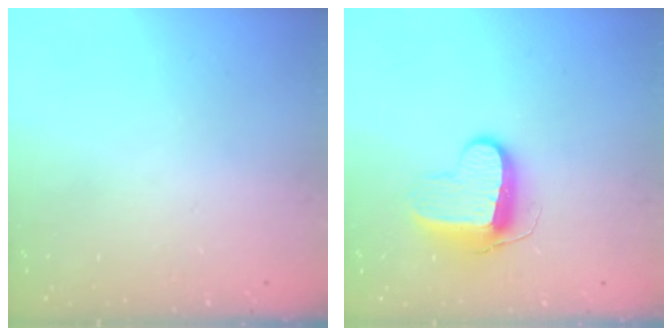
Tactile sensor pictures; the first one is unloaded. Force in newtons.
{"total": 10.3, "press": 10.3, "slide": 0.4}